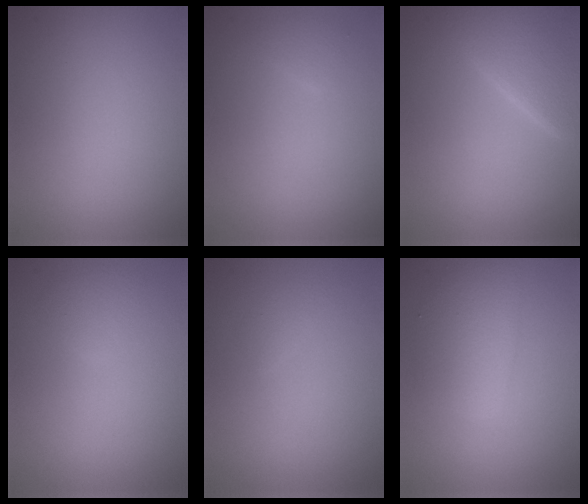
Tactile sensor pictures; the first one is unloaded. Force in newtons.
{"total": 0.8, "press": 0.8, "slide": 0.1}
{"total": 5.1, "press": 5.1, "slide": 0.4}
{"total": 1.2, "press": 1.2, "slide": 0.1}
{"total": 0.7, "press": 0.7, "slide": 0.1}
{"total": 3.3, "press": 3.3, "slide": 0.1}